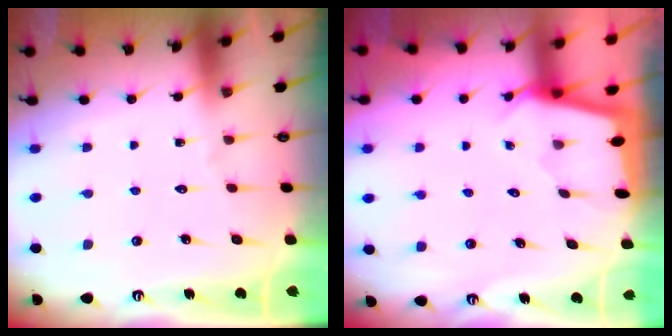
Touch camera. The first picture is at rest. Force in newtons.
{"total": 1.7, "press": 1.7, "slide": 0.3}